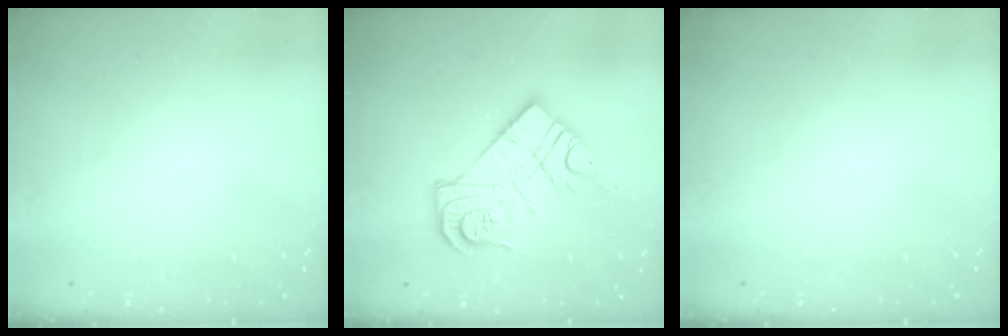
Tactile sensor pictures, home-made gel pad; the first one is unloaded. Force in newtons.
{"total": 14.2, "press": 14.2, "slide": 0.8}
{"total": 0.0}